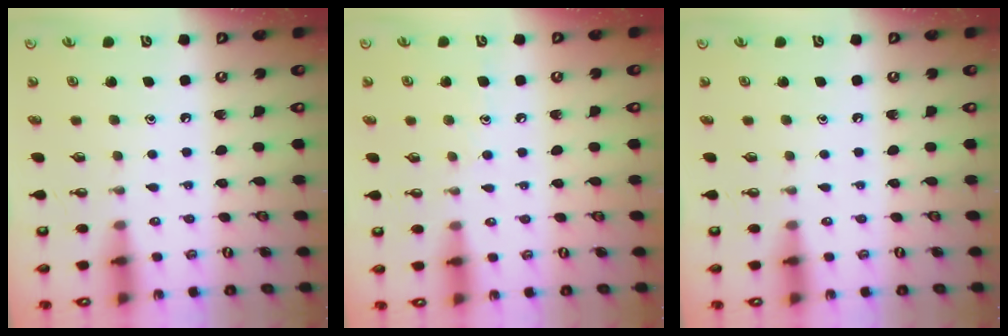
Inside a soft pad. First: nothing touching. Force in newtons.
{"total": 4.9, "press": 4.8, "slide": 0.6}
{"total": 0.0}